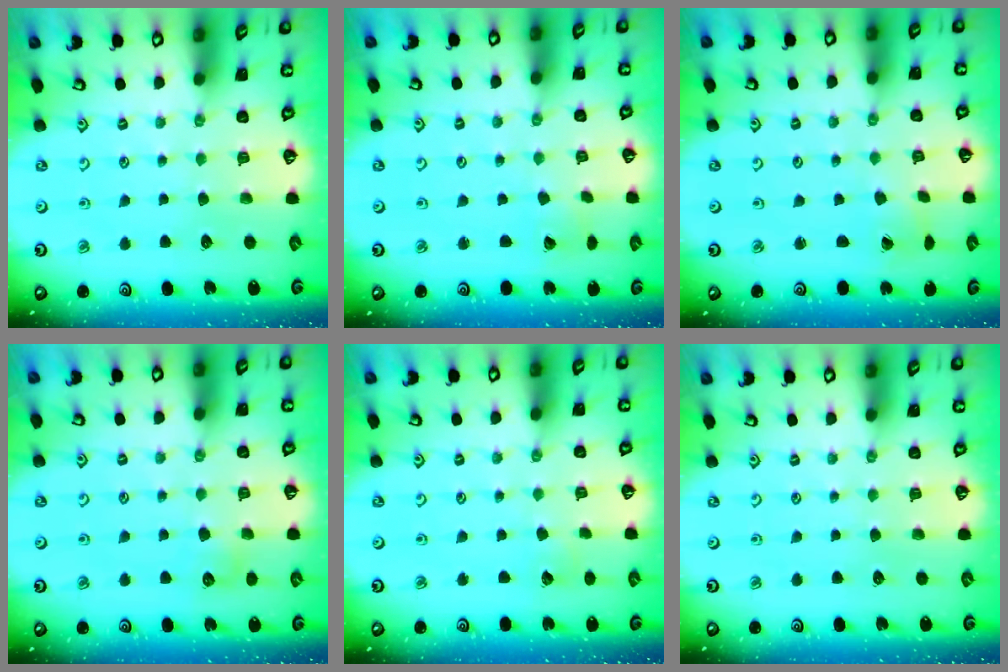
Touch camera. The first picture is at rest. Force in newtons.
{"total": 3.8, "press": 3.8, "slide": 0.4}
{"total": 0.8, "press": 0.8, "slide": 0.1}
{"total": 7.0, "press": 7.0, "slide": 0.7}
{"total": 2.3, "press": 2.3, "slide": 0.1}
{"total": 0.0}